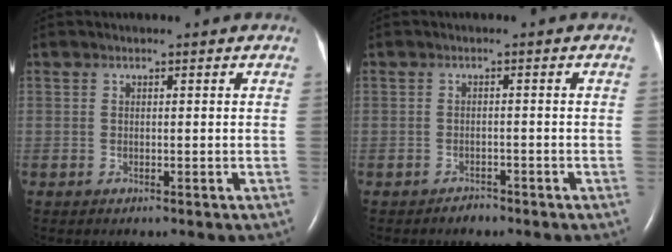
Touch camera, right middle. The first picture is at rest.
{"total": 1.4, "force": [-1.2, 0.5, 0.2], "torque": [-0.008, 0.000, -0.019]}